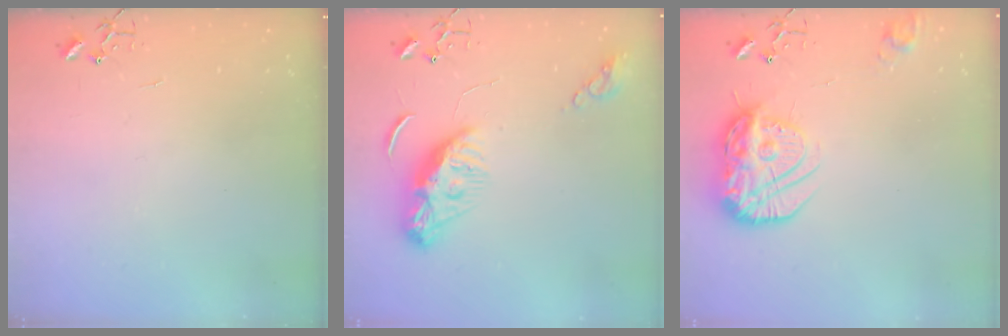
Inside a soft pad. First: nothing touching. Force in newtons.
{"total": 9.9, "press": 9.8, "slide": 1.1}
{"total": 19.1, "press": 19.1, "slide": 1.1}